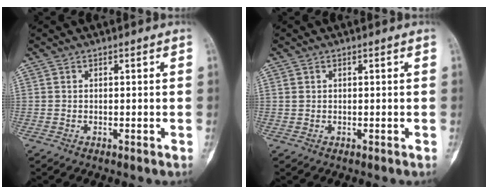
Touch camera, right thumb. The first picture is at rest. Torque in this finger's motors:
{"motor_torque": [-0.14, 0.05, 0.00, 0.41, -0.06]}